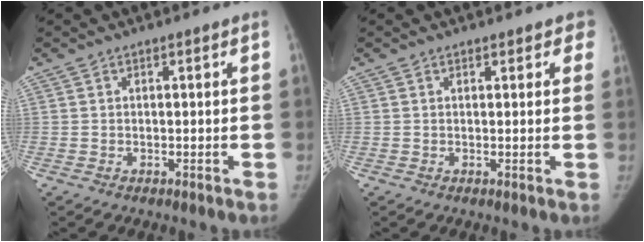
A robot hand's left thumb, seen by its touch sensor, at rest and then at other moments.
{"total": 2.7, "force": [2.1, 1.5, 0.8], "torque": [0.025, -0.004, 0.012]}